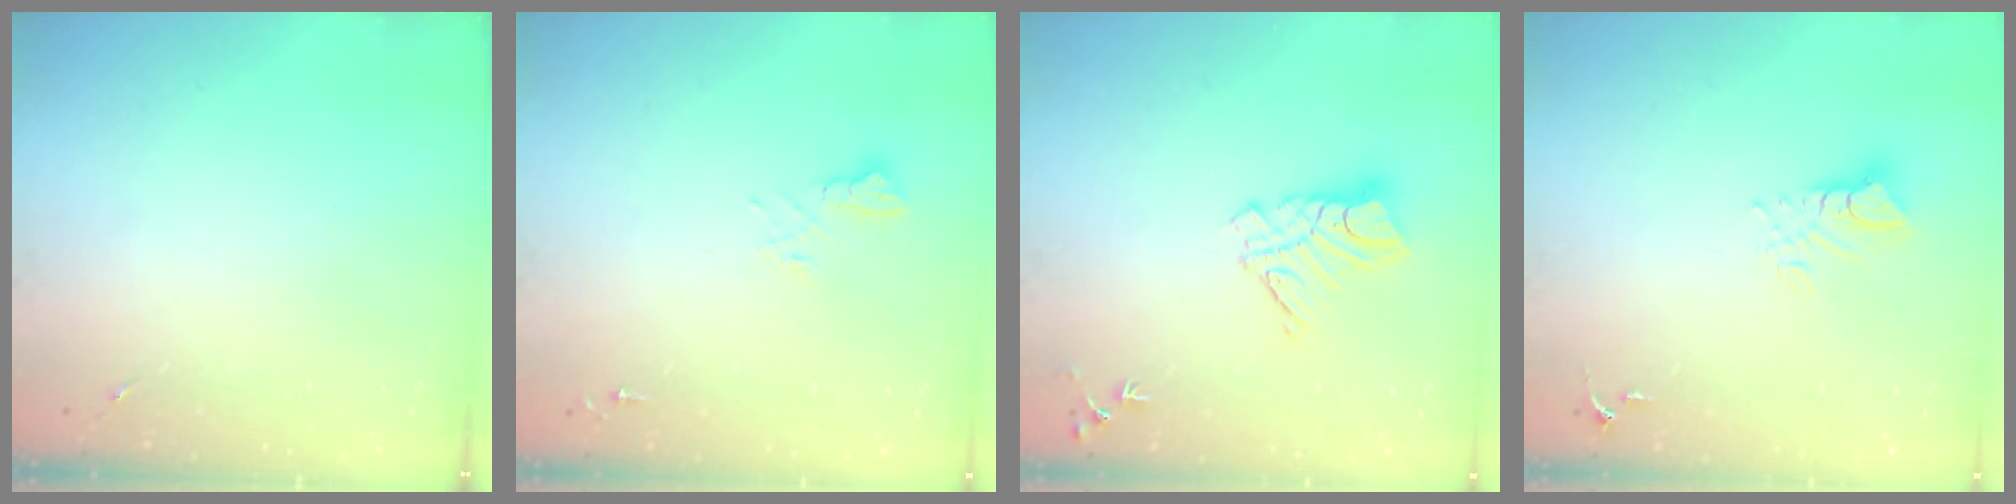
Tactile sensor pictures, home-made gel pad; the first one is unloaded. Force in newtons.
{"total": 7.1, "press": 7.1, "slide": 0.8}
{"total": 11.1, "press": 11.0, "slide": 1.0}
{"total": 7.2, "press": 7.1, "slide": 0.7}